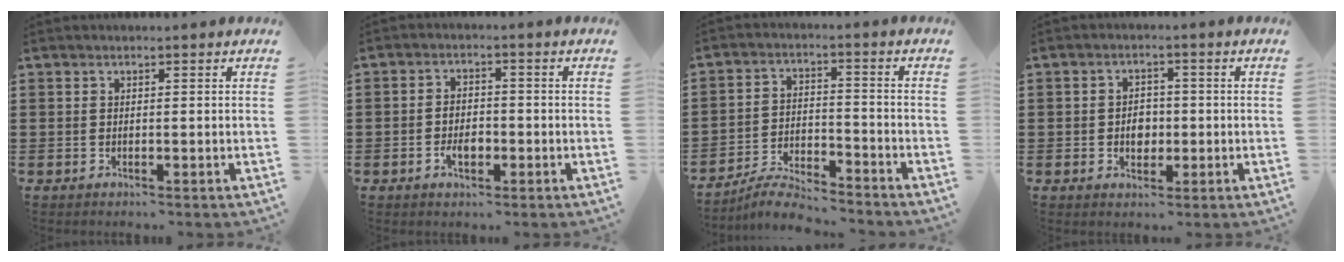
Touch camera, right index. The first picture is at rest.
{"total": 3.3, "force": [-1.2, 2.1, 2.3], "torque": [-0.042, 0.006, -0.021]}
{"total": 5.8, "force": [-5.6, 0.4, 1.4], "torque": [-0.036, 0.004, -0.113]}
{"total": 3.3, "force": [-0.4, 2.5, 2.1], "torque": [-0.029, -0.001, -0.013]}